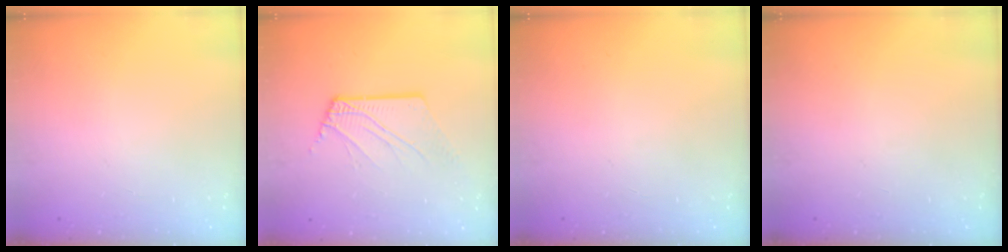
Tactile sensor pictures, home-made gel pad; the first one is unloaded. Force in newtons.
{"total": 6.9, "press": 6.8, "slide": 0.8}
{"total": 0.0}
{"total": 0.0}